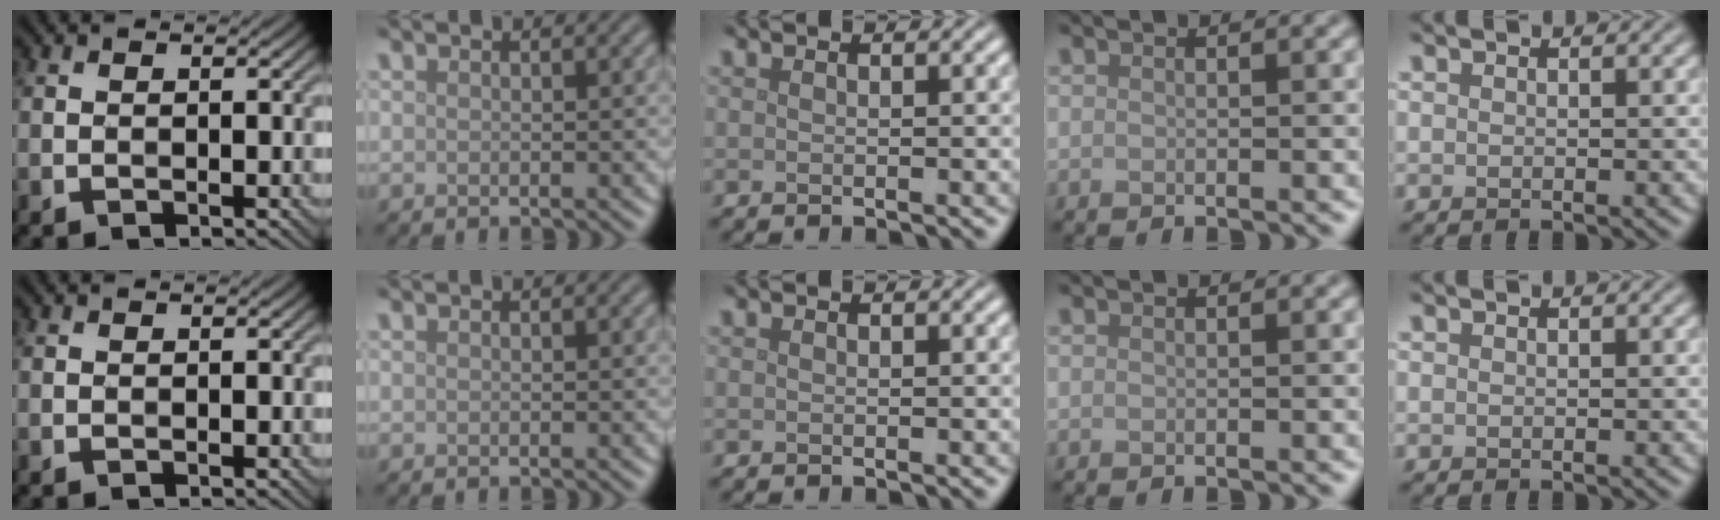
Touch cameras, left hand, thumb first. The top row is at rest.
{}